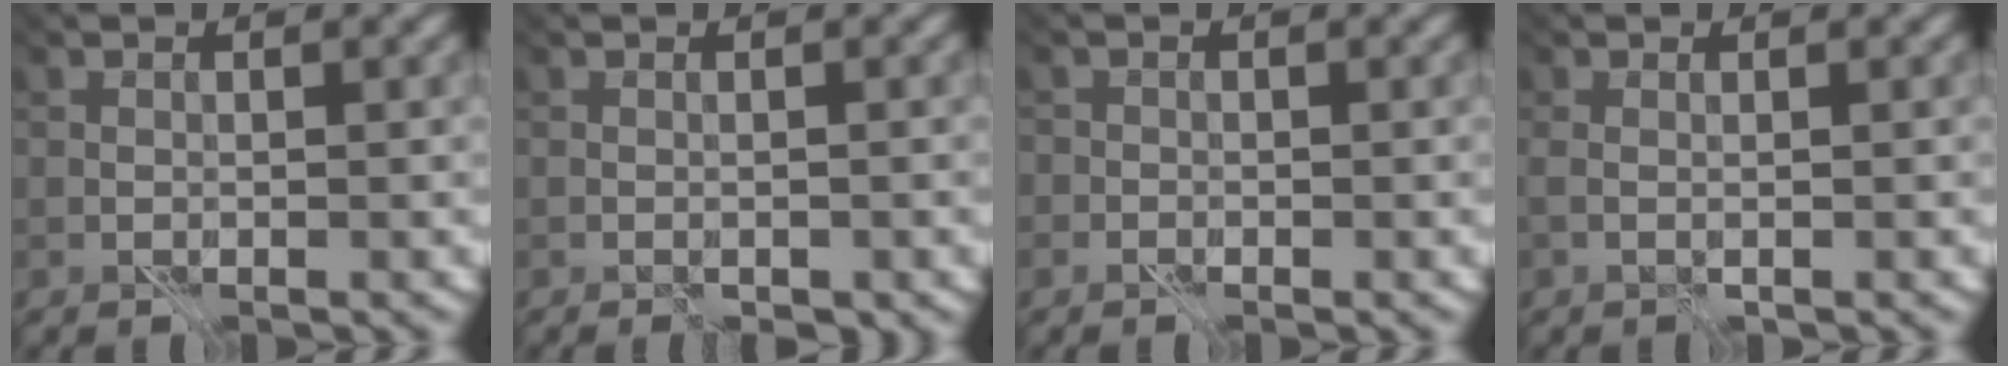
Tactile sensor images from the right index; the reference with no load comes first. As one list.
[{"total": 0.5, "force": [-0.4, -0.1, 0.3], "torque": [-0.001, -0.001, -0.004]}, {"total": 1.2, "force": [-0.6, 1.0, 0.3], "torque": [0.003, 0.009, -0.012]}, {"total": 1.1, "force": [0.3, 0.4, 1.0], "torque": [-0.016, 0.014, 0.001]}]